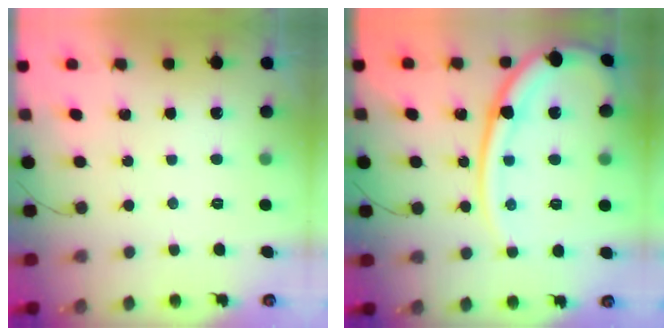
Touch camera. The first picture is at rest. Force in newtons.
{"total": 16.8, "press": 16.7, "slide": 1.8}